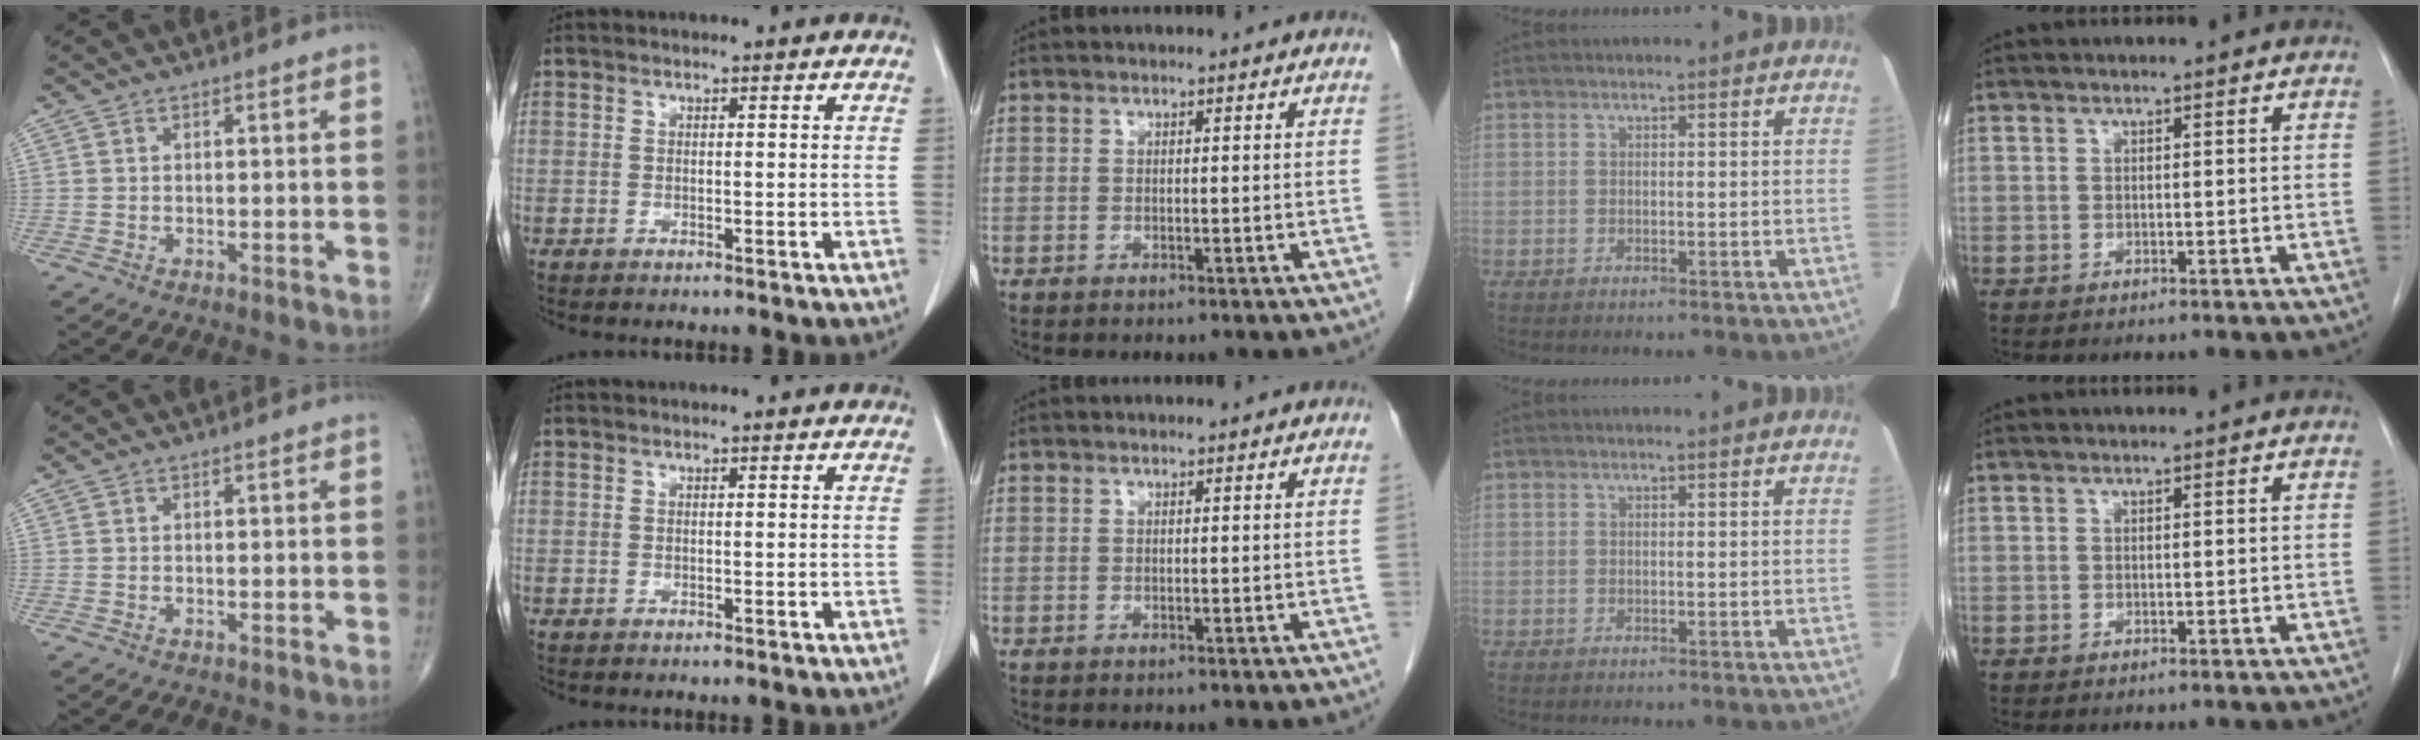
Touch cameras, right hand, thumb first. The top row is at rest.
{}